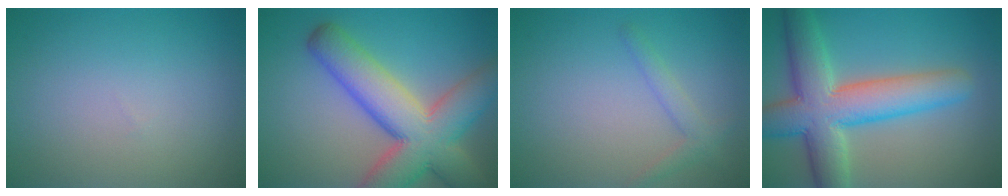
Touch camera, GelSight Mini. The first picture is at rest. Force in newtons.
{"total": 10.8, "press": 10.8, "slide": 0.6}
{"total": 1.8, "press": 1.7, "slide": 0.1}
{"total": 9.3, "press": 9.3, "slide": 0.5}